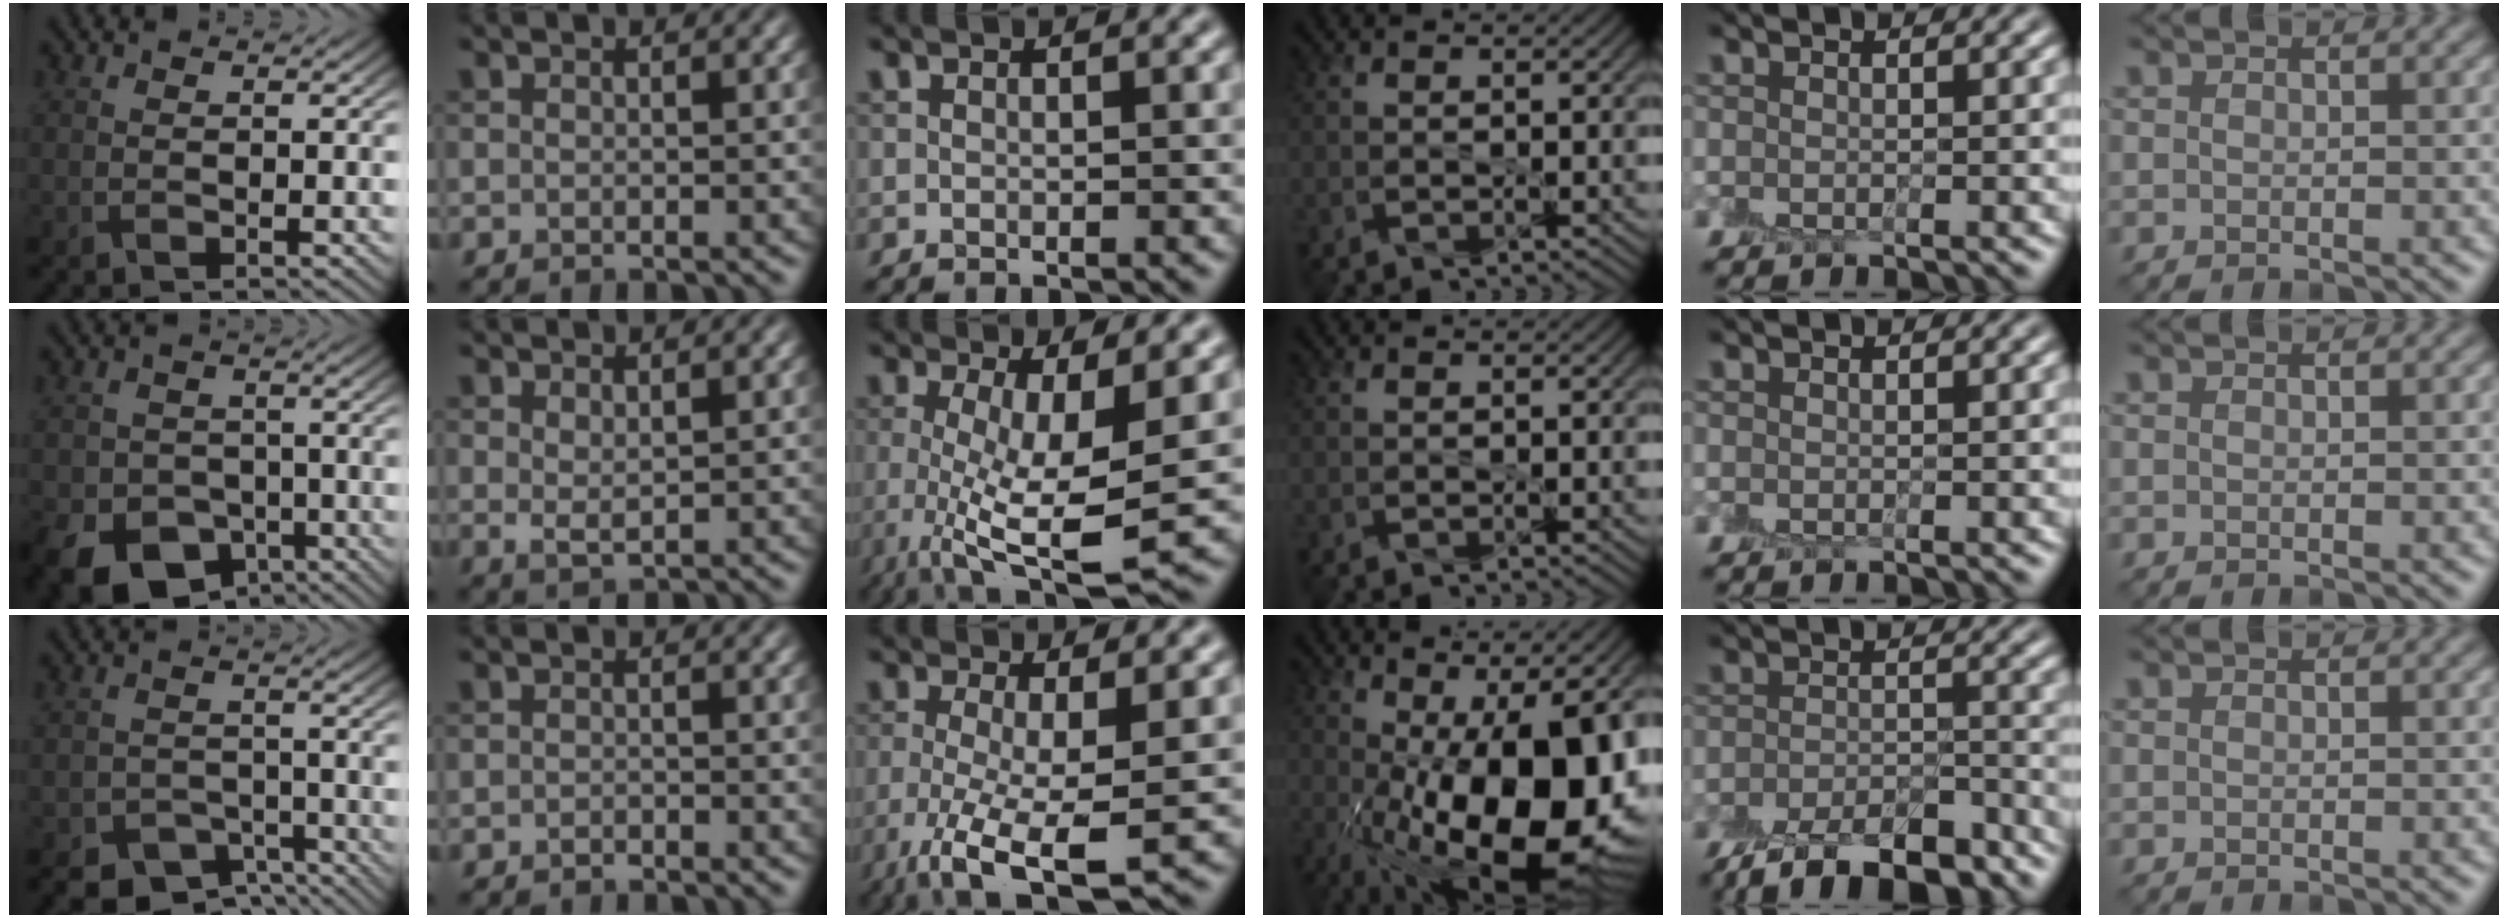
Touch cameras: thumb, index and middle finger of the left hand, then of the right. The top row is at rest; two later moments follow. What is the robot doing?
{"motion": "peel", "object": "envelope seal"}